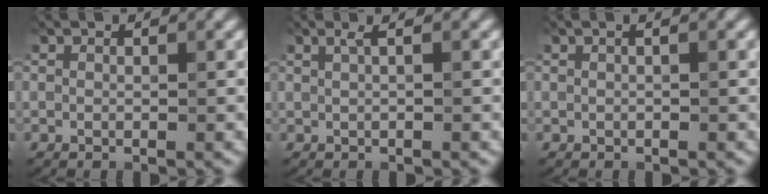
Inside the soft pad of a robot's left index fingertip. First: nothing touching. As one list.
[{"total": 1.1, "force": [0.4, 0.3, 1.0], "torque": [-0.012, 0.004, 0.001]}, {"total": 0.7, "force": [0.2, 0.1, 0.7], "torque": [-0.006, -0.001, 0.000]}]